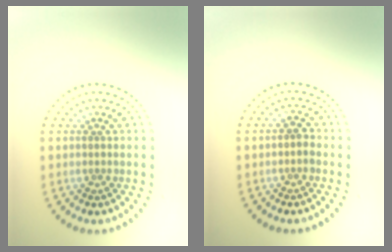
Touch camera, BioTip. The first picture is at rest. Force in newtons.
{"total": 1.0, "press": 0.9, "slide": 0.3}